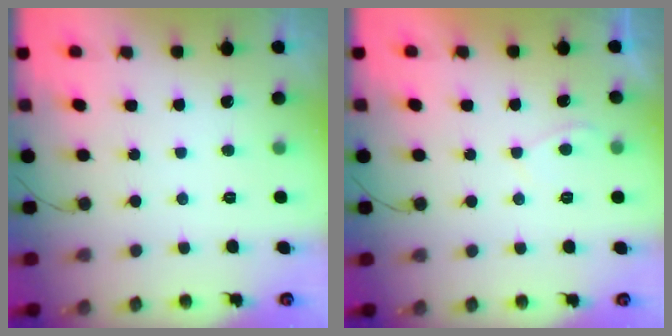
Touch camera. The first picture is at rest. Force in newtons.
{"total": 1.4, "press": 1.2, "slide": 0.6}